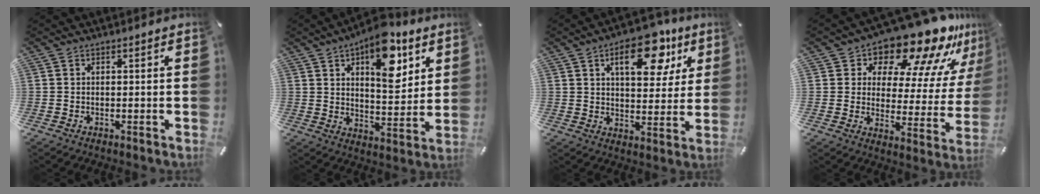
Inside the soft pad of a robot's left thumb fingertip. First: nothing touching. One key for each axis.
{"total": 14.6, "fx": 7.8, "fy": 7.4, "fz": 9.9, "tx": -0.135, "ty": -0.035, "tz": 0.132}
{"total": 15.9, "fx": 7.9, "fy": 8.4, "fz": 10.9, "tx": -0.135, "ty": -0.032, "tz": 0.126}
{"total": 17.7, "fx": 14.6, "fy": 6.3, "fz": 7.9, "tx": -0.120, "ty": -0.127, "tz": 0.243}